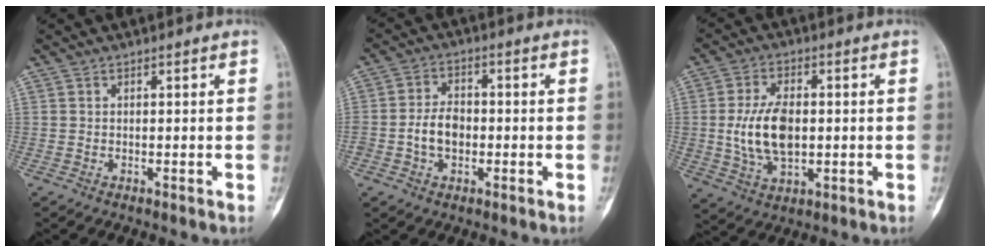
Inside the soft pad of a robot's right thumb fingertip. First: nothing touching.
{"total": 6.1, "force": [-1.2, 4.3, 4.1], "torque": [-0.063, 0.019, -0.024]}
{"total": 11.0, "force": [0.1, 6.4, 9.0], "torque": [-0.168, 0.000, 0.009]}